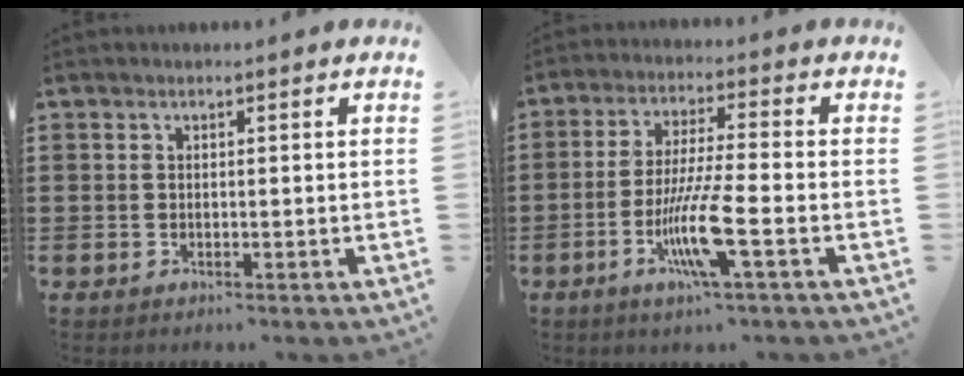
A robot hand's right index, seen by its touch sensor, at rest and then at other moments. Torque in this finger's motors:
{"motor_torque": [2.14, 0.00, 0.54, 0.21]}